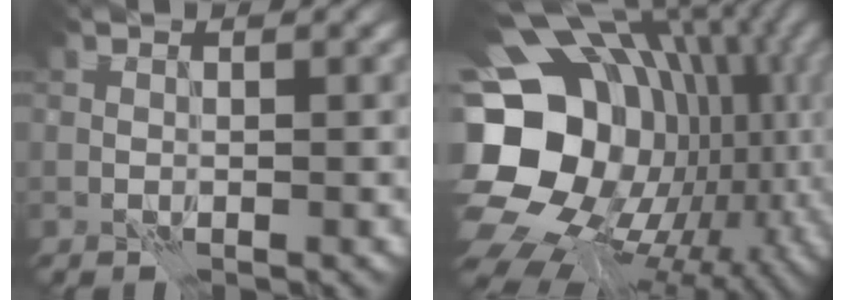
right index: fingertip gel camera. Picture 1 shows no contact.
{"total": 22.8, "force": [-1.0, 19.5, 11.8], "torque": [-0.256, 0.003, -0.039]}